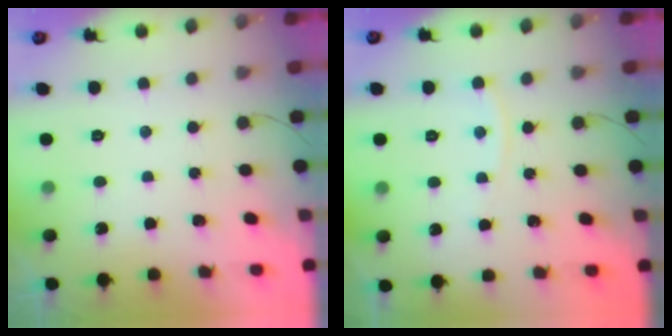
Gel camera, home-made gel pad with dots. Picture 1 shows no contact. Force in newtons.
{"total": 3.6, "press": 3.6, "slide": 0.5}